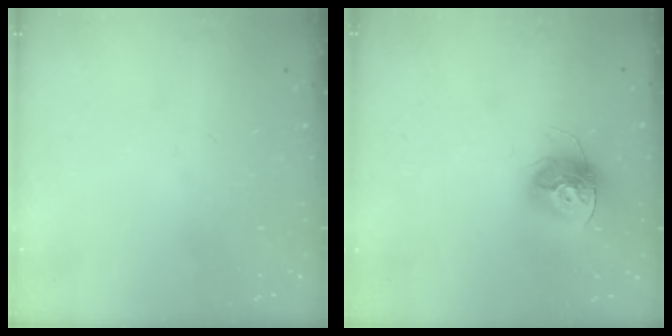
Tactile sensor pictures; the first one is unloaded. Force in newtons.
{"total": 13.1, "press": 13.1, "slide": 0.7}